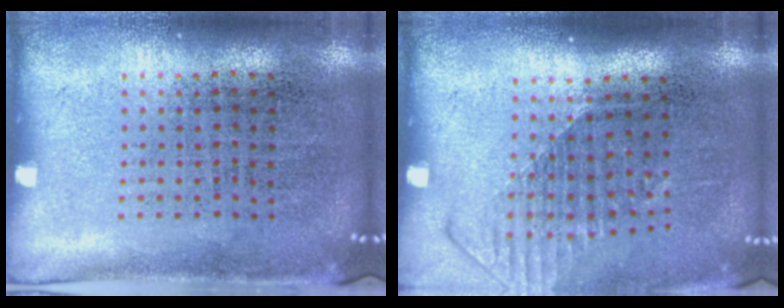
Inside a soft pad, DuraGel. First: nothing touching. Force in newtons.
{"total": 1.6, "press": 1.2, "slide": 1.1}